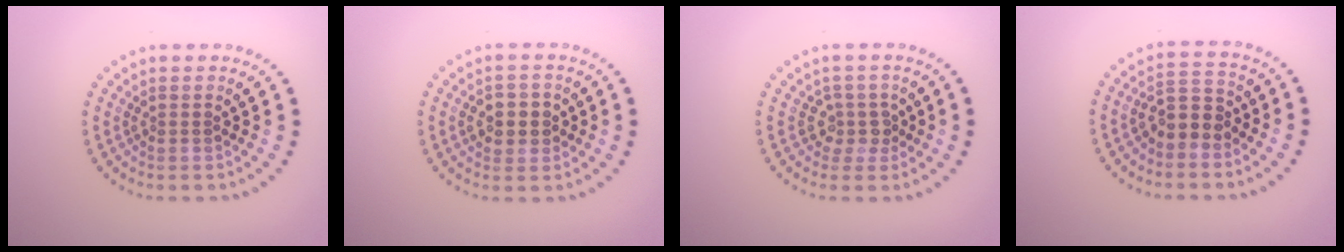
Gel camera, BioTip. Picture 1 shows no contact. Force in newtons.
{"total": 2.9, "press": 2.9, "slide": 0.6}
{"total": 2.0, "press": 1.4, "slide": 1.4}
{"total": 3.0, "press": 2.8, "slide": 1.1}